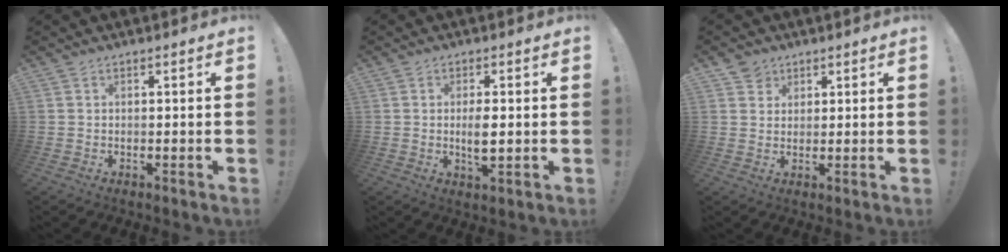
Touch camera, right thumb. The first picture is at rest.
{"total": 4.8, "force": [0.0, 1.7, 4.5], "torque": [-0.080, -0.010, -0.007]}
{"total": 3.6, "force": [2.3, 2.7, 0.3], "torque": [0.002, -0.011, 0.041]}